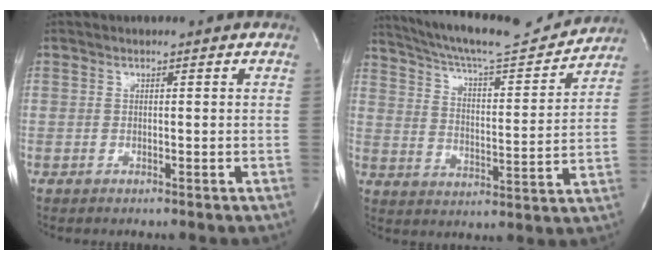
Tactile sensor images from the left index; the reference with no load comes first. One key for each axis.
{"total": 18.2, "fx": 17.0, "fy": 1.5, "fz": 6.4, "tx": -0.112, "ty": -0.013, "tz": 0.251}